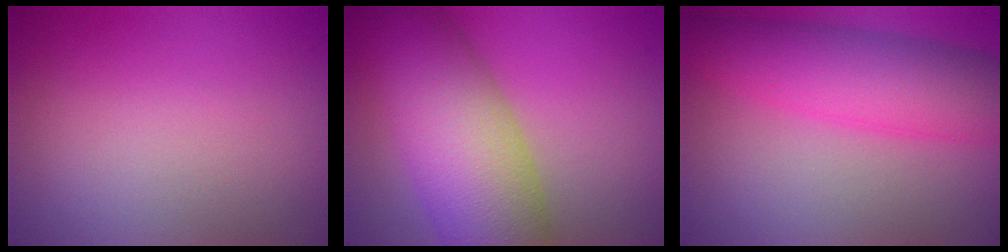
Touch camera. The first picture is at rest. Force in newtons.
{"total": 11.9, "press": 11.9, "slide": 0.4}
{"total": 7.4, "press": 7.4, "slide": 0.2}